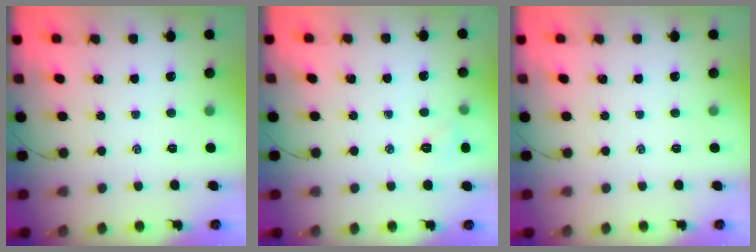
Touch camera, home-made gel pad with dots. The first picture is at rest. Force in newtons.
{"total": 5.7, "press": 5.6, "slide": 1.2}
{"total": 0.0}